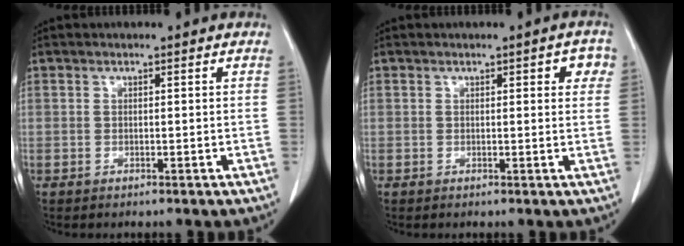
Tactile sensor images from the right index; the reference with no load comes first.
{"total": 2.9, "force": [1.1, 1.0, 2.5], "torque": [-0.021, 0.005, 0.010]}